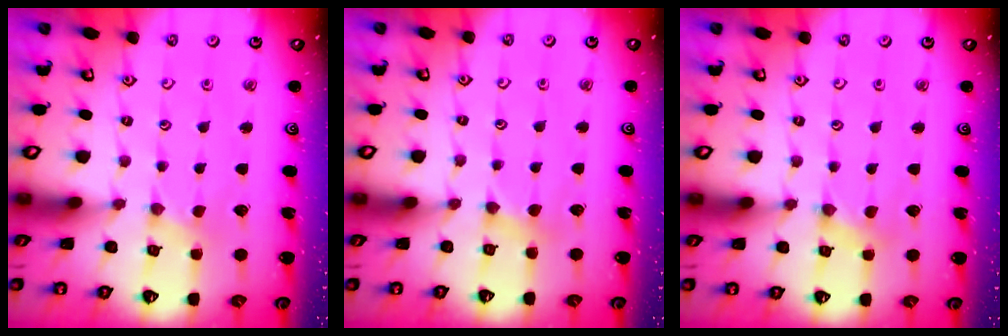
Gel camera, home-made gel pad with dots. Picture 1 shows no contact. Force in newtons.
{"total": 2.5, "press": 2.5, "slide": 0.5}
{"total": 1.0, "press": 1.0, "slide": 0.2}